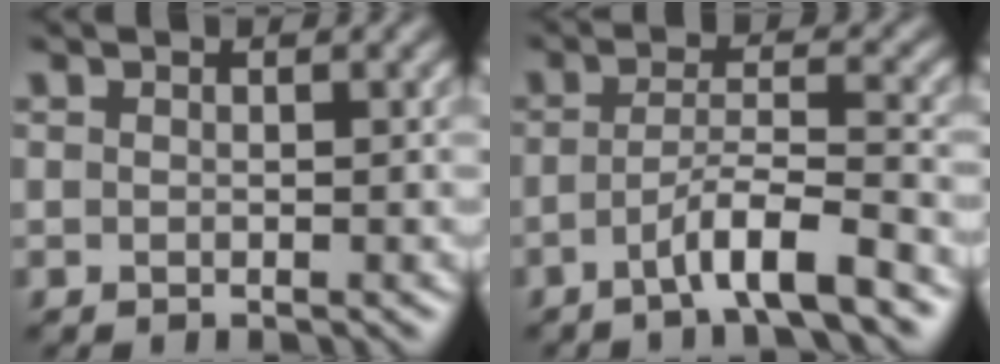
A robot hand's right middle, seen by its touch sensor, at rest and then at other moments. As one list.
[{"total": 4.8, "force": [-2.8, 0.6, 3.9], "torque": [-0.066, 0.009, -0.056]}]